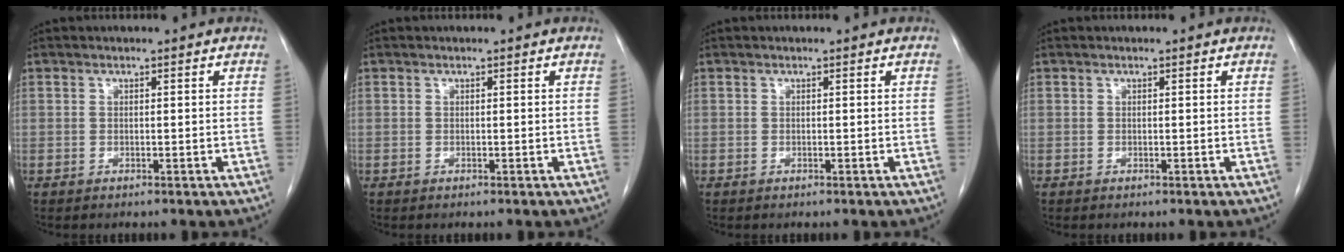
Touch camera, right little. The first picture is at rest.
{"total": 0.0}
{"total": 0.0}
{"total": 0.0}